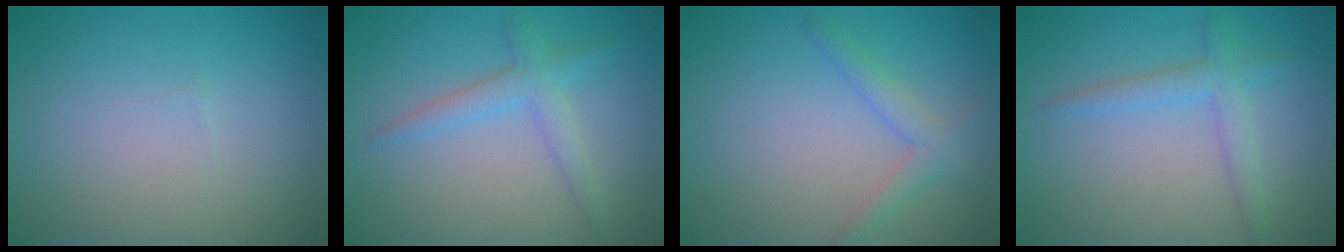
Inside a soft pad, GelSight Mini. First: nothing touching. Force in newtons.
{"total": 2.5, "press": 2.5, "slide": 0.1}
{"total": 2.1, "press": 2.1, "slide": 0.1}
{"total": 2.5, "press": 2.5, "slide": 0.1}